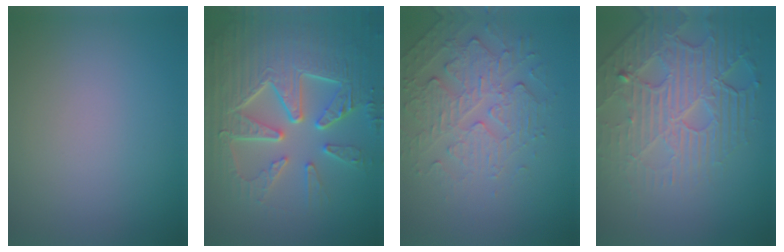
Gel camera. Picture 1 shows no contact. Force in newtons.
{"total": 10.0, "press": 6.7, "slide": 7.5}
{"total": 4.8, "press": 3.5, "slide": 3.2}
{"total": 6.6, "press": 5.3, "slide": 4.0}